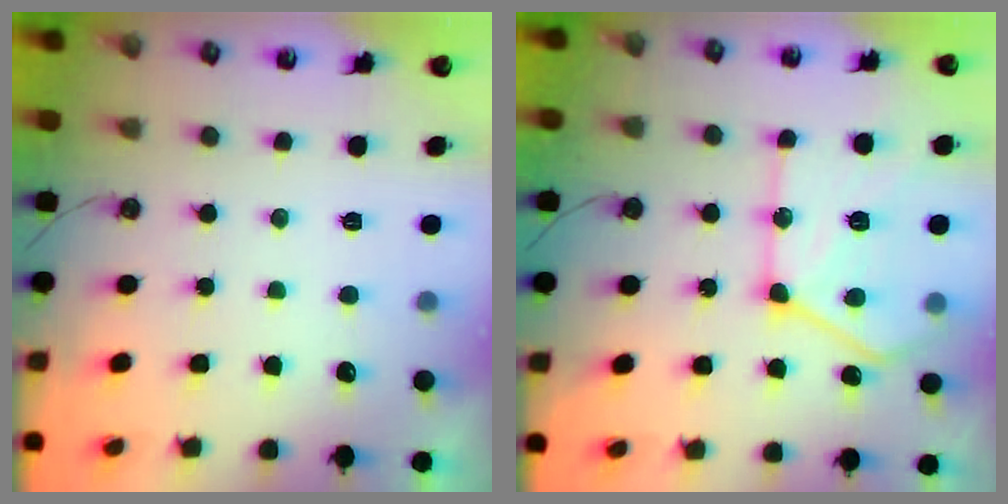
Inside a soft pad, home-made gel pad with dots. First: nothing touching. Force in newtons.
{"total": 20.5, "press": 20.4, "slide": 2.0}